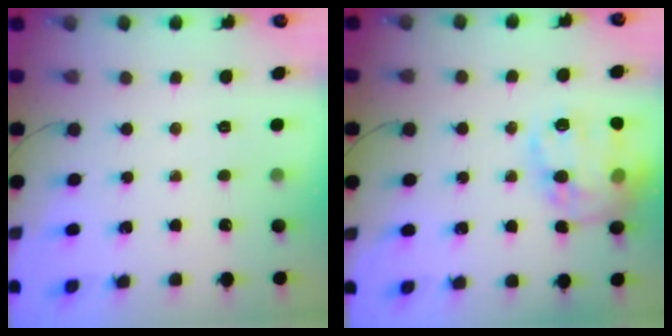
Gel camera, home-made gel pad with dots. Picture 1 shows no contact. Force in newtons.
{"total": 19.1, "press": 19.0, "slide": 1.9}